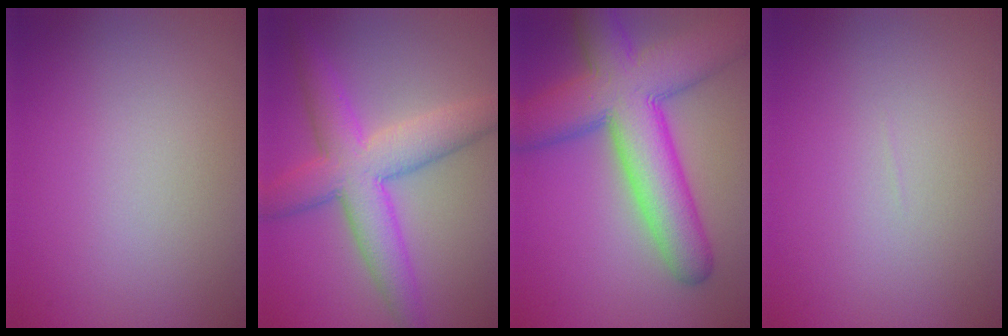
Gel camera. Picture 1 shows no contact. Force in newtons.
{"total": 7.1, "press": 7.1, "slide": 0.2}
{"total": 11.2, "press": 11.2, "slide": 0.3}
{"total": 0.0}